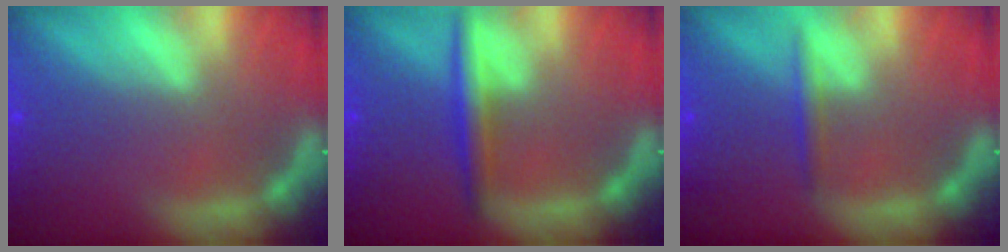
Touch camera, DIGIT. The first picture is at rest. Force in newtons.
{"total": 3.0}
{"total": 1.4}